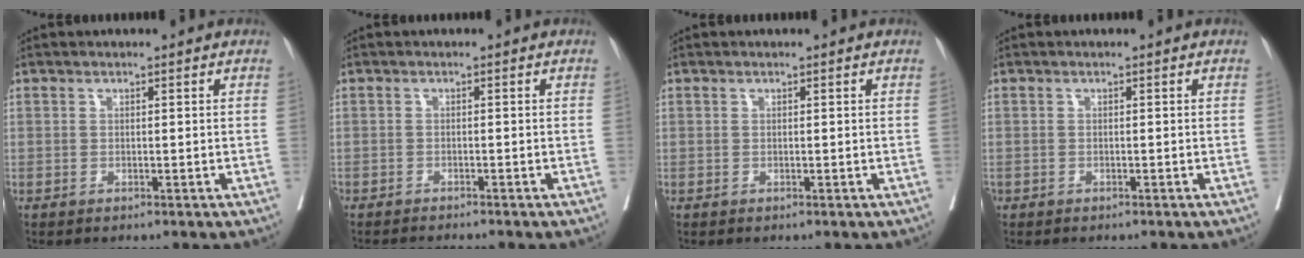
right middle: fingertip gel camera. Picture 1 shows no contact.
{"total": 4.9, "force": [-4.5, 0.2, 1.9], "torque": [-0.016, -0.009, -0.066]}
{"total": 0.0}
{"total": 0.9, "force": [-0.8, 0.3, 0.2], "torque": [-0.008, -0.001, -0.016]}